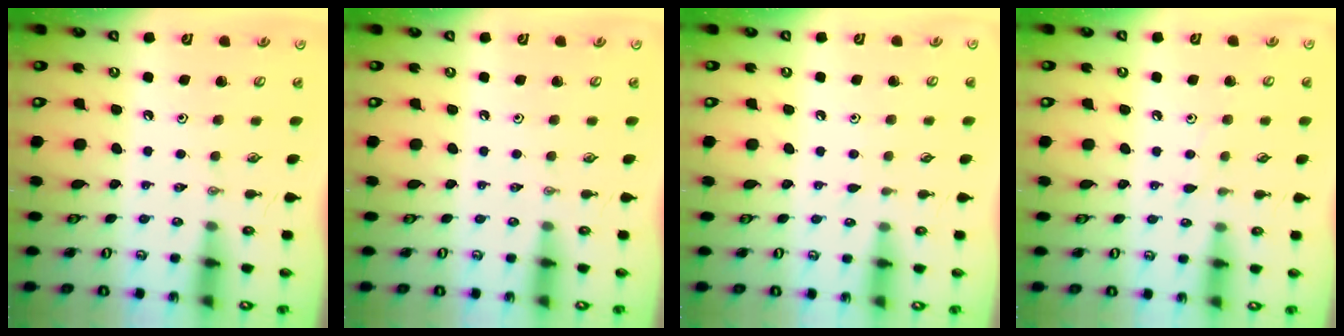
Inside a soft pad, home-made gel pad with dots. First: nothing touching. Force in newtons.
{"total": 0.0}
{"total": 4.7, "press": 4.6, "slide": 0.4}
{"total": 6.0, "press": 5.9, "slide": 0.6}